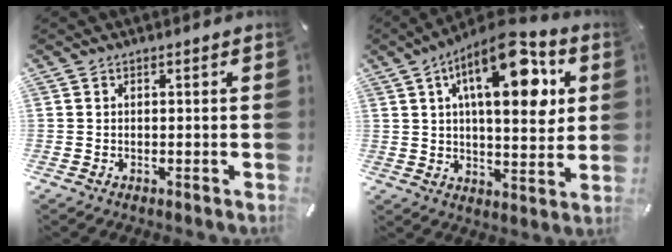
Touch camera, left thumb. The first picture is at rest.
{"total": 19.5, "force": [8.3, 8.3, 15.5], "torque": [-0.229, -0.025, 0.127]}